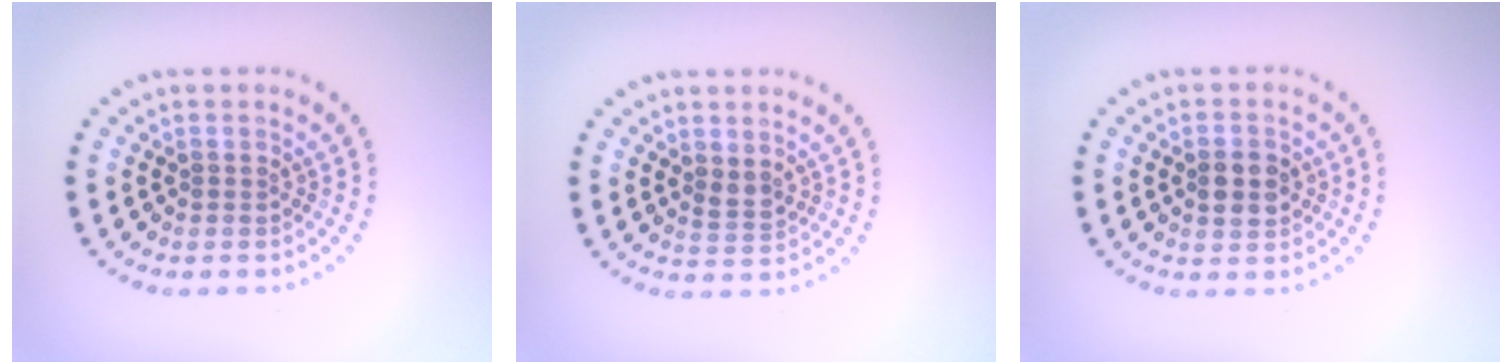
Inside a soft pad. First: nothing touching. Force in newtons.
{"total": 1.2, "press": 1.2, "slide": 0.5}
{"total": 2.9, "press": 2.9, "slide": 0.0}